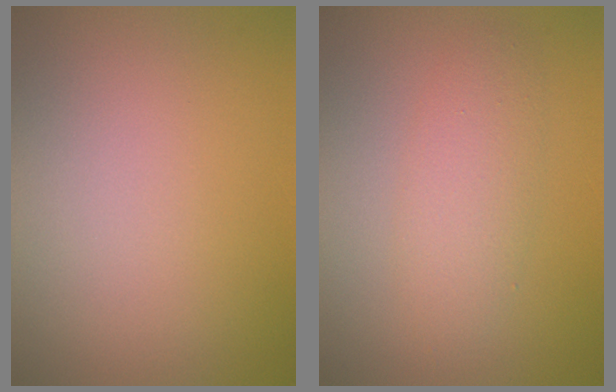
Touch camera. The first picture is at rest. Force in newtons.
{"total": 3.0, "press": 3.0, "slide": 0.2}